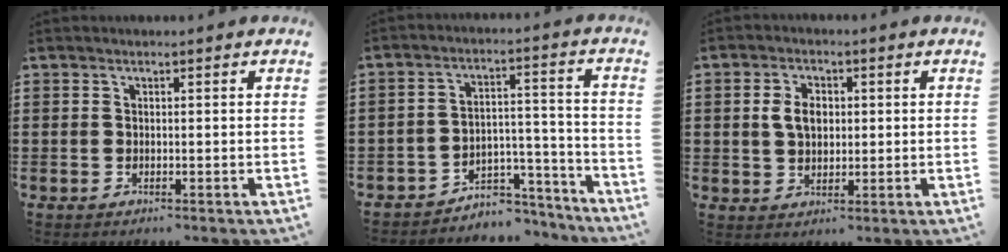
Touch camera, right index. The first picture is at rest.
{"total": 4.8, "force": [-4.3, 2.0, 0.9], "torque": [-0.020, 0.012, -0.088]}
{"total": 4.5, "force": [0.5, 2.9, 3.3], "torque": [-0.071, 0.006, 0.003]}